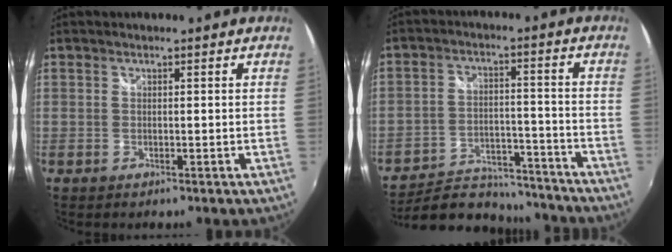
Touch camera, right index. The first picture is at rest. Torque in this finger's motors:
{"motor_torque": [-0.77, -0.63, -0.40, -0.21]}